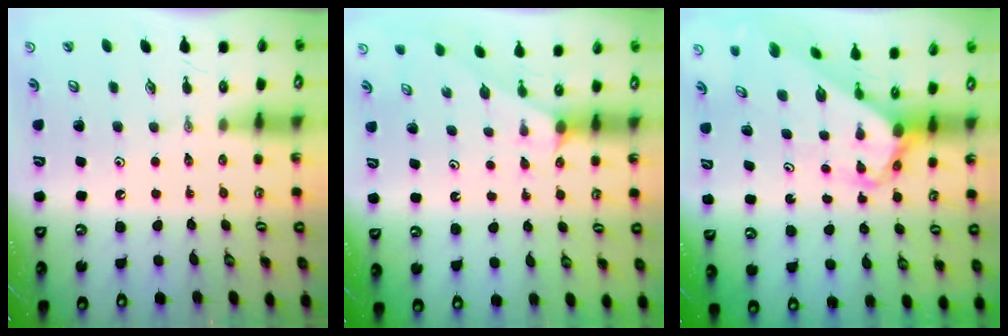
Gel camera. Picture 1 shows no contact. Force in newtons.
{"total": 2.0, "press": 2.0, "slide": 0.2}
{"total": 4.3, "press": 4.3, "slide": 0.2}